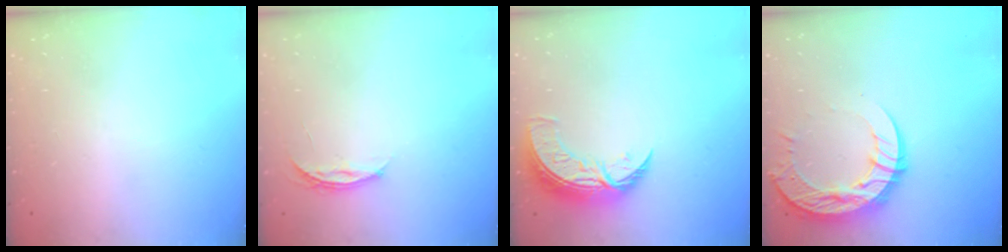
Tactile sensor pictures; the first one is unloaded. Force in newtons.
{"total": 3.8, "press": 3.8, "slide": 0.5}
{"total": 9.7, "press": 9.7, "slide": 0.8}
{"total": 14.0, "press": 14.0, "slide": 1.3}